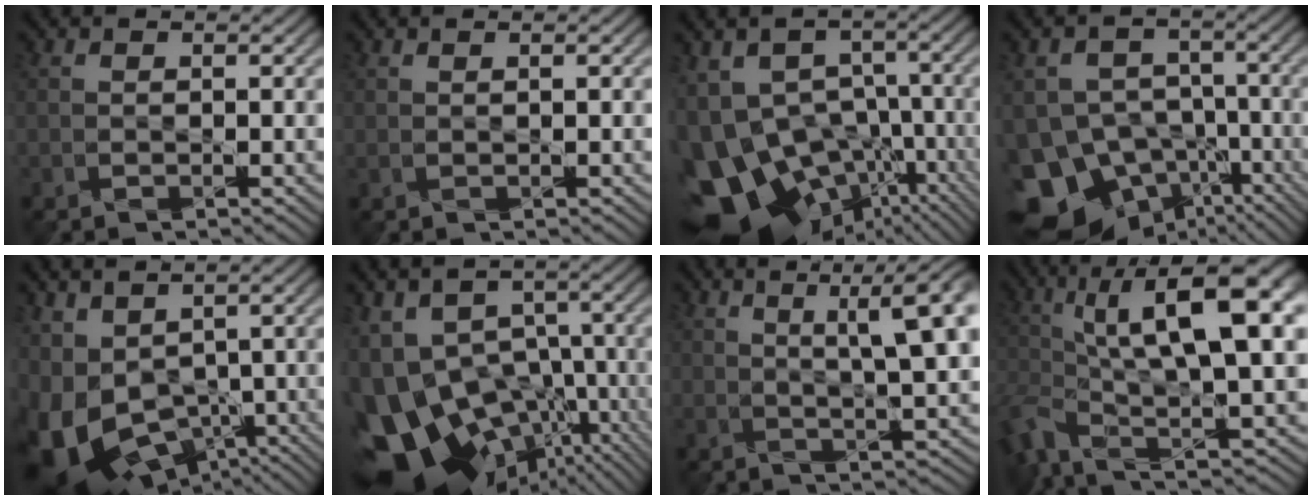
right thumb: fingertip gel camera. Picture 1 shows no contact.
{"total": 0.6, "force": [0.5, 0.0, 0.4], "torque": [-0.003, 0.008, 0.007]}
{"total": 16.1, "force": [-8.0, 11.1, 8.6], "torque": [-0.198, -0.022, -0.113]}
{"total": 16.0, "force": [-9.8, 11.7, 4.7], "torque": [-0.125, -0.051, -0.135]}
{"total": 12.1, "force": [-2.5, 8.5, 8.3], "torque": [-0.216, -0.034, -0.011]}
{"total": 17.6, "force": [-7.9, 12.0, 10.2], "torque": [-0.220, -0.029, -0.085]}
{"total": 11.2, "force": [4.0, 2.9, 10.1], "torque": [-0.121, 0.031, 0.066]}
{"total": 14.1, "force": [0.6, 4.6, 13.4], "torque": [-0.246, -0.008, 0.020]}